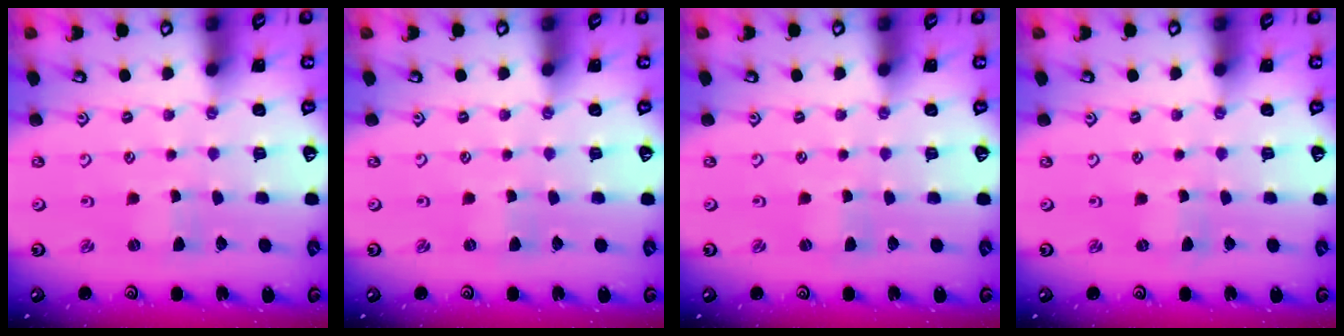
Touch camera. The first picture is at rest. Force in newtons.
{"total": 0.0}
{"total": 0.0}
{"total": 0.0}